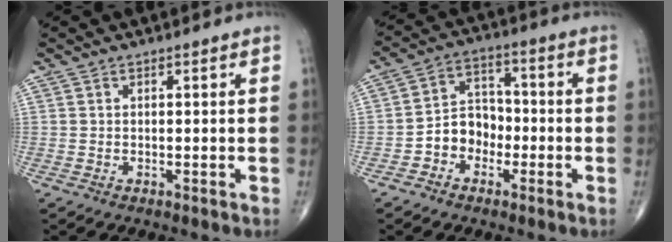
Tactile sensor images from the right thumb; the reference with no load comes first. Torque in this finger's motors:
{"motor_torque": [0.11, -0.11, 0.80, -0.28, 0.01]}